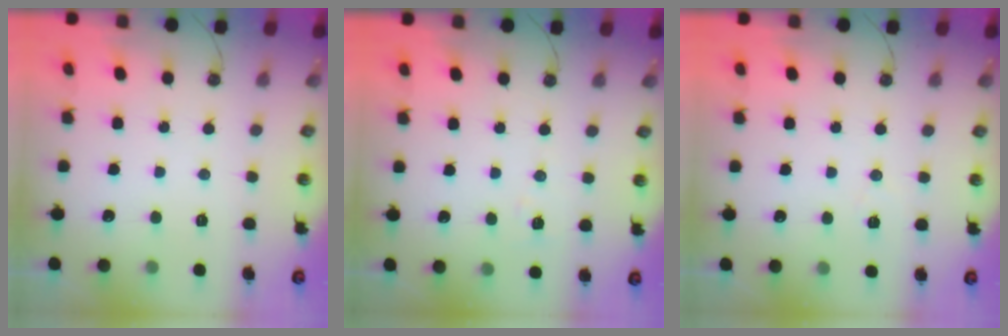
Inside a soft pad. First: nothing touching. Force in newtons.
{"total": 5.0, "press": 4.6, "slide": 1.9}
{"total": 5.8, "press": 3.8, "slide": 4.4}